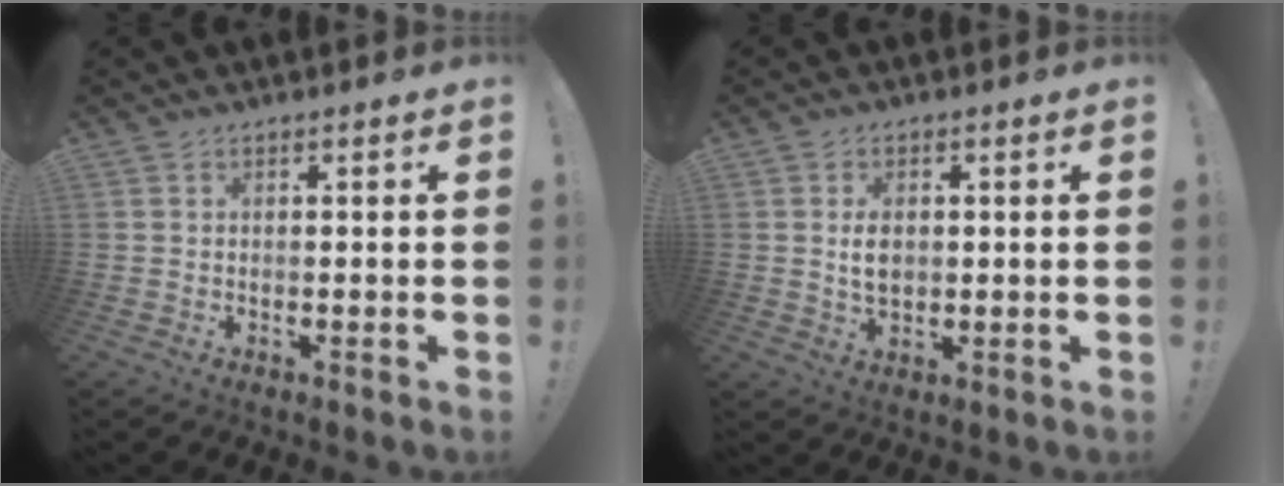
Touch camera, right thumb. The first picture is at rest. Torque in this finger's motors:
{"motor_torque": [-0.29, 0.30, -0.06, 0.07, 0.13]}